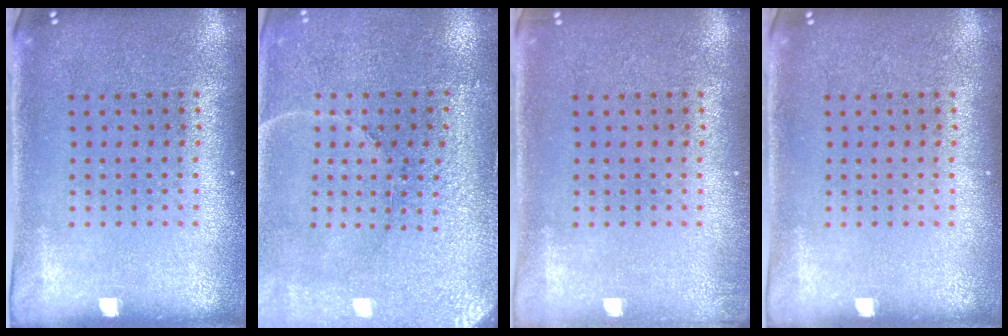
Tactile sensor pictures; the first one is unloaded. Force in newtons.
{"total": 3.2, "press": 3.1, "slide": 0.4}
{"total": 0.7, "press": 0.7, "slide": 0.2}
{"total": 0.0}